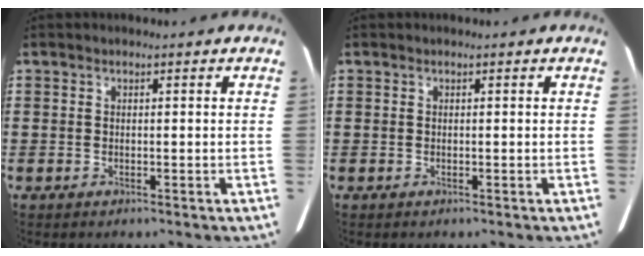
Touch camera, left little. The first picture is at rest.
{"total": 0.0}